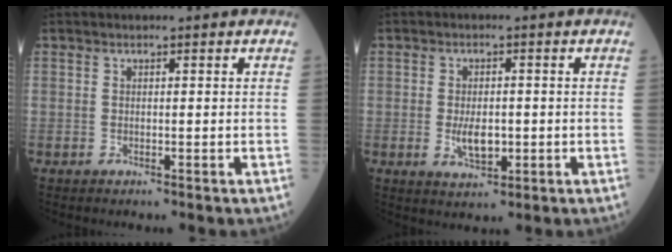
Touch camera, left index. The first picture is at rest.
{"total": 4.4, "force": [-0.9, 2.1, 3.8], "torque": [-0.073, -0.005, -0.010]}